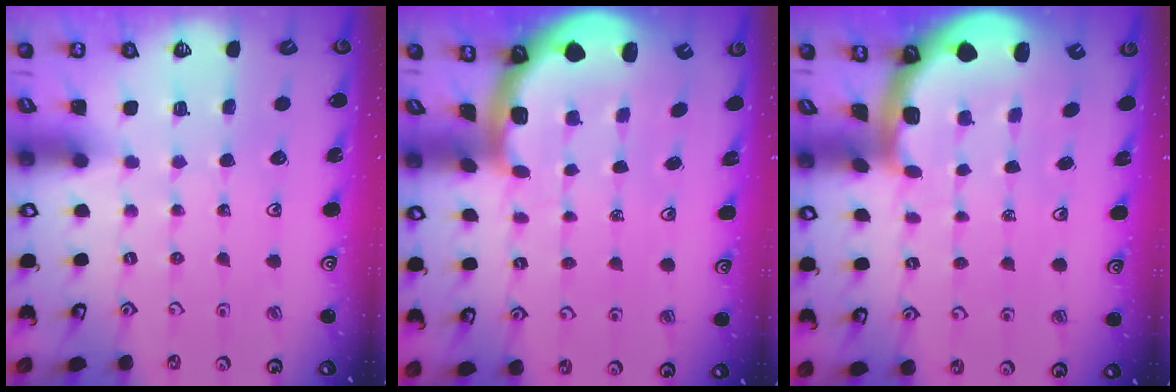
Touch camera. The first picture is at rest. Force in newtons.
{"total": 2.3, "press": 2.3, "slide": 0.5}
{"total": 2.3, "press": 2.3, "slide": 0.5}